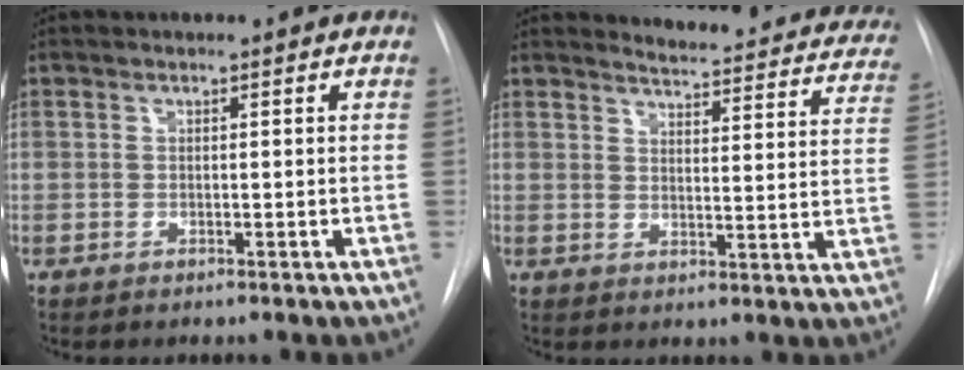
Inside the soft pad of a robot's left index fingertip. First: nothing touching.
{"total": 19.6, "force": [18.6, 3.4, 5.1], "torque": [-0.044, -0.079, 0.196]}